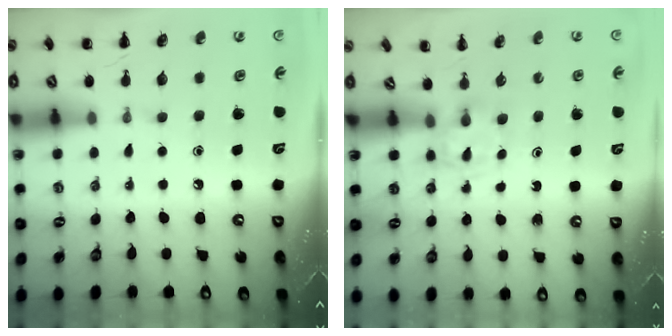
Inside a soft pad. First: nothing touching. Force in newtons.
{"total": 1.7, "press": 1.4, "slide": 0.9}